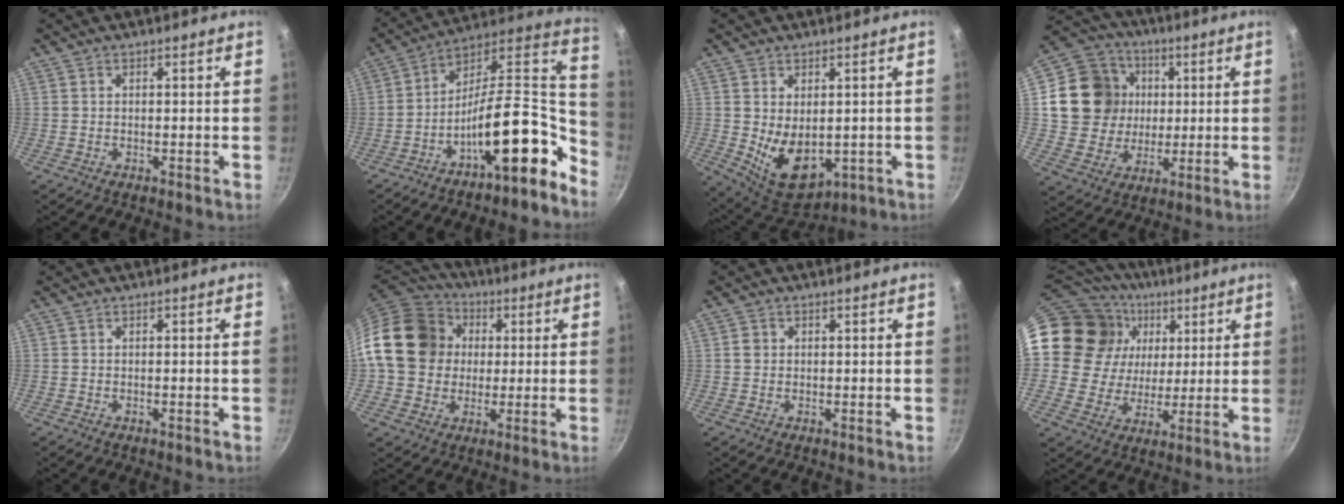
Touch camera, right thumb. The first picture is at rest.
{"total": 18.5, "force": [-9.3, 6.6, 14.6], "torque": [-0.181, 0.084, -0.171]}
{"total": 10.7, "force": [-0.6, 6.9, 8.1], "torque": [-0.110, -0.021, 0.017]}
{"total": 16.4, "force": [2.7, 14.8, 6.6], "torque": [-0.100, 0.011, 0.048]}
{"total": 0.6, "force": [-0.2, 0.0, 0.5], "torque": [-0.018, 0.005, -0.001]}
{"total": 17.7, "force": [2.1, 15.1, 8.9], "torque": [-0.138, 0.029, 0.029]}
{"total": 1.5, "force": [0.1, 1.4, 0.5], "torque": [-0.005, 0.006, 0.001]}
{"total": 21.0, "force": [6.7, 17.8, 8.8], "torque": [-0.150, 0.010, 0.120]}